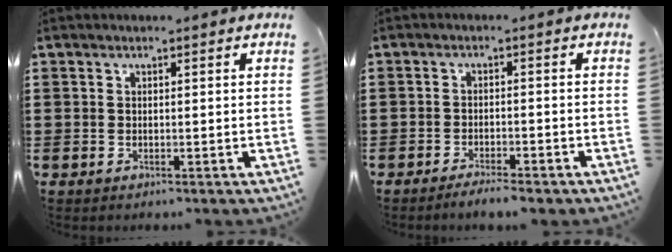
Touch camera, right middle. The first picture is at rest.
{"total": 2.6, "force": [-2.5, 0.3, 0.8], "torque": [-0.016, 0.004, -0.049]}